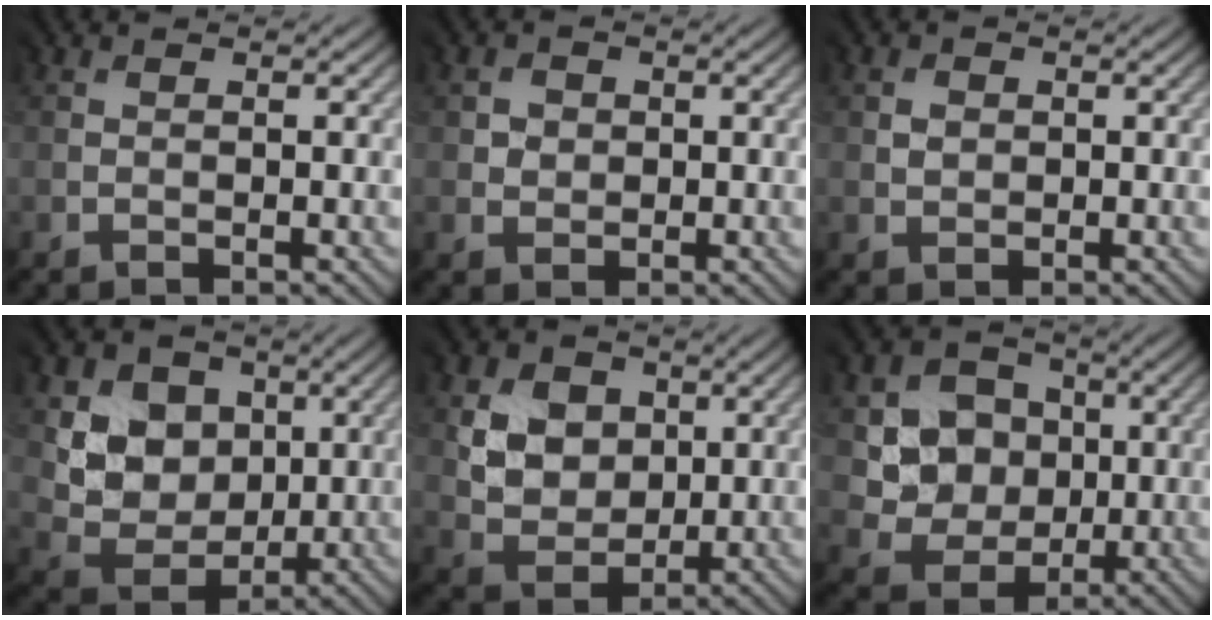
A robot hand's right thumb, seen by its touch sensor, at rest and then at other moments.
{"total": 1.9, "force": [0.8, 1.7, -0.3], "torque": [0.006, -0.002, 0.013]}
{"total": 1.2, "force": [0.5, 1.1, -0.3], "torque": [0.005, -0.001, 0.009]}
{"total": 7.7, "force": [2.6, 6.7, 2.8], "torque": [-0.070, -0.010, 0.039]}
{"total": 5.9, "force": [2.1, 5.1, 2.1], "torque": [-0.060, -0.003, 0.033]}
{"total": 6.6, "force": [1.2, 6.2, 1.9], "torque": [-0.045, -0.003, 0.015]}